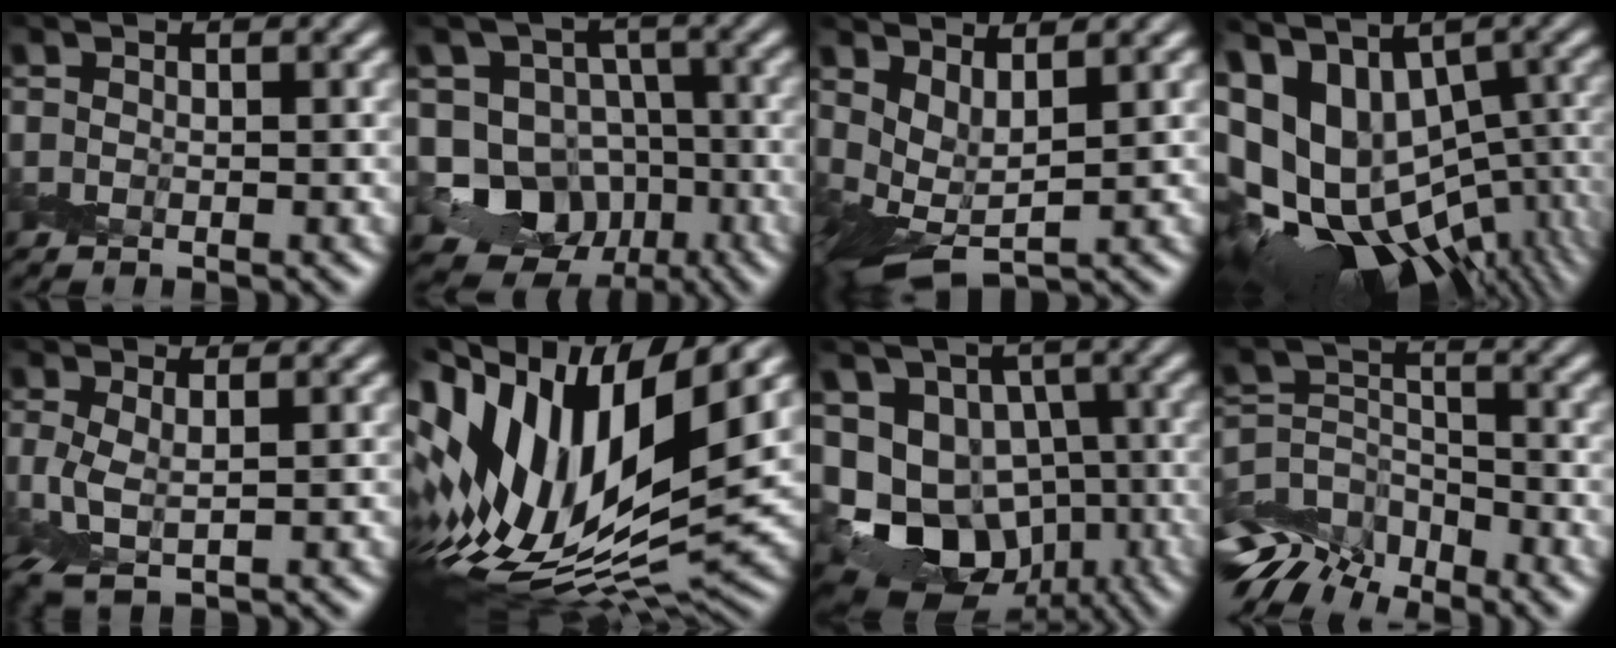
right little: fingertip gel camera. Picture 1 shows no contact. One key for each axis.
{"total": 8.0, "fx": -2.5, "fy": 6.9, "fz": 3.1, "tx": -0.044, "ty": -0.003, "tz": -0.065}
{"total": 3.6, "fx": 1.8, "fy": 1.4, "fz": 2.8, "tx": -0.058, "ty": -0.011, "tz": 0.041}
{"total": 16.1, "fx": -2.9, "fy": 10.8, "fz": 11.6, "tx": -0.197, "ty": -0.015, "tz": 0.017}
{"total": 2.6, "fx": 0.1, "fy": 1.0, "fz": 2.4, "tx": -0.072, "ty": -0.003, "tz": 0.003}
{"total": 15.3, "fx": 2.1, "fy": 6.6, "fz": 13.7, "tx": -0.271, "ty": 0.006, "tz": 0.040}
{"total": 11.3, "fx": -3.0, "fy": 9.3, "fz": 5.7, "tx": -0.084, "ty": -0.016, "tz": -0.061}
{"total": 7.0, "fx": -5.4, "fy": 3.6, "fz": 2.7, "tx": -0.050, "ty": -0.002, "tz": -0.101}